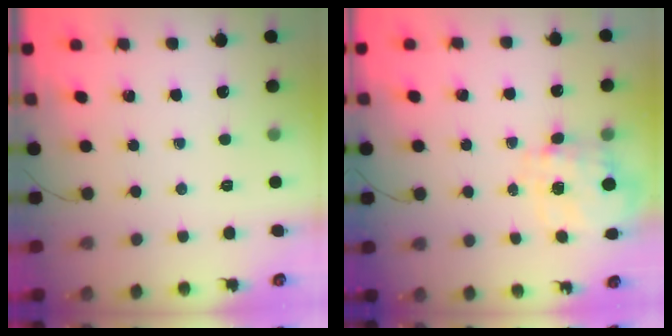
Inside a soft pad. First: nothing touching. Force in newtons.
{"total": 3.6, "press": 3.4, "slide": 1.0}